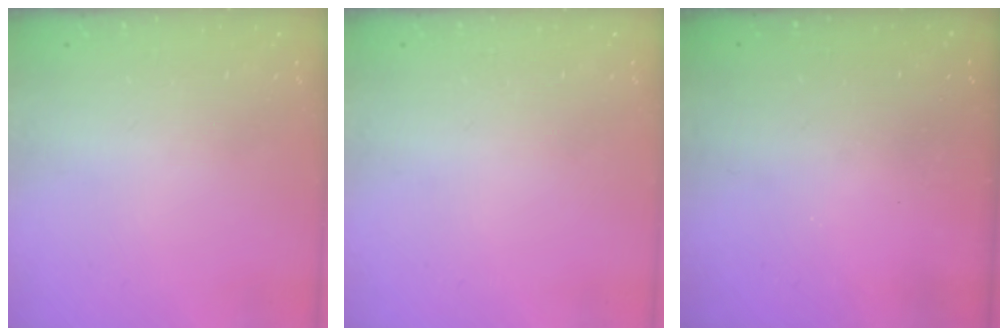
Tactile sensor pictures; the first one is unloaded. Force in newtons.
{"total": 0.0}
{"total": 3.1, "press": 3.0, "slide": 0.8}